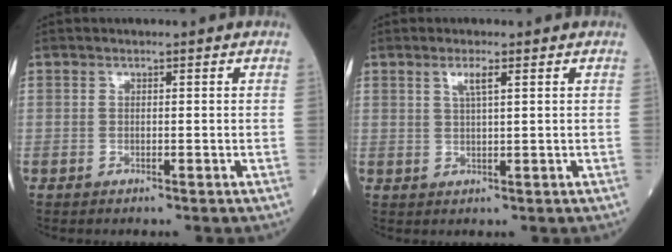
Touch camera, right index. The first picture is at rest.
{"total": 2.3, "force": [1.2, 0.0, 2.0], "torque": [-0.043, 0.001, 0.023]}